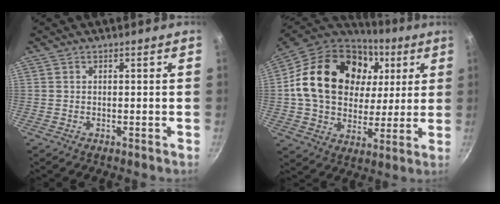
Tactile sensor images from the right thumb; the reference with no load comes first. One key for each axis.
{"total": 27.0, "fx": 6.8, "fy": 19.9, "fz": 17.0, "tx": -0.287, "ty": 0.014, "tz": 0.117}